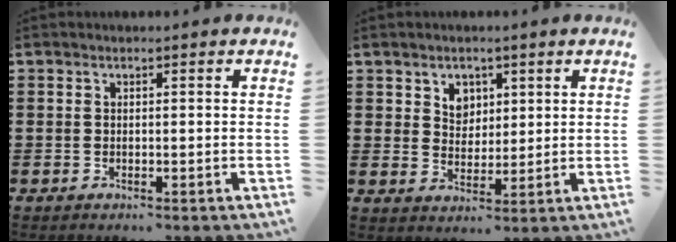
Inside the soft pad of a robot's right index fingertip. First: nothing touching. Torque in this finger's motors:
{"motor_torque": [0.07, 0.06, 0.07, 0.04]}